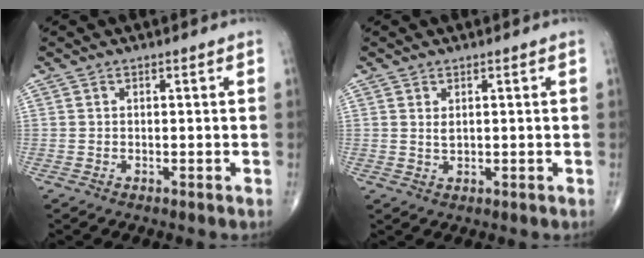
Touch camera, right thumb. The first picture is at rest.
{"total": 1.4, "force": [0.6, 0.7, 1.1], "torque": [-0.018, -0.004, 0.014]}